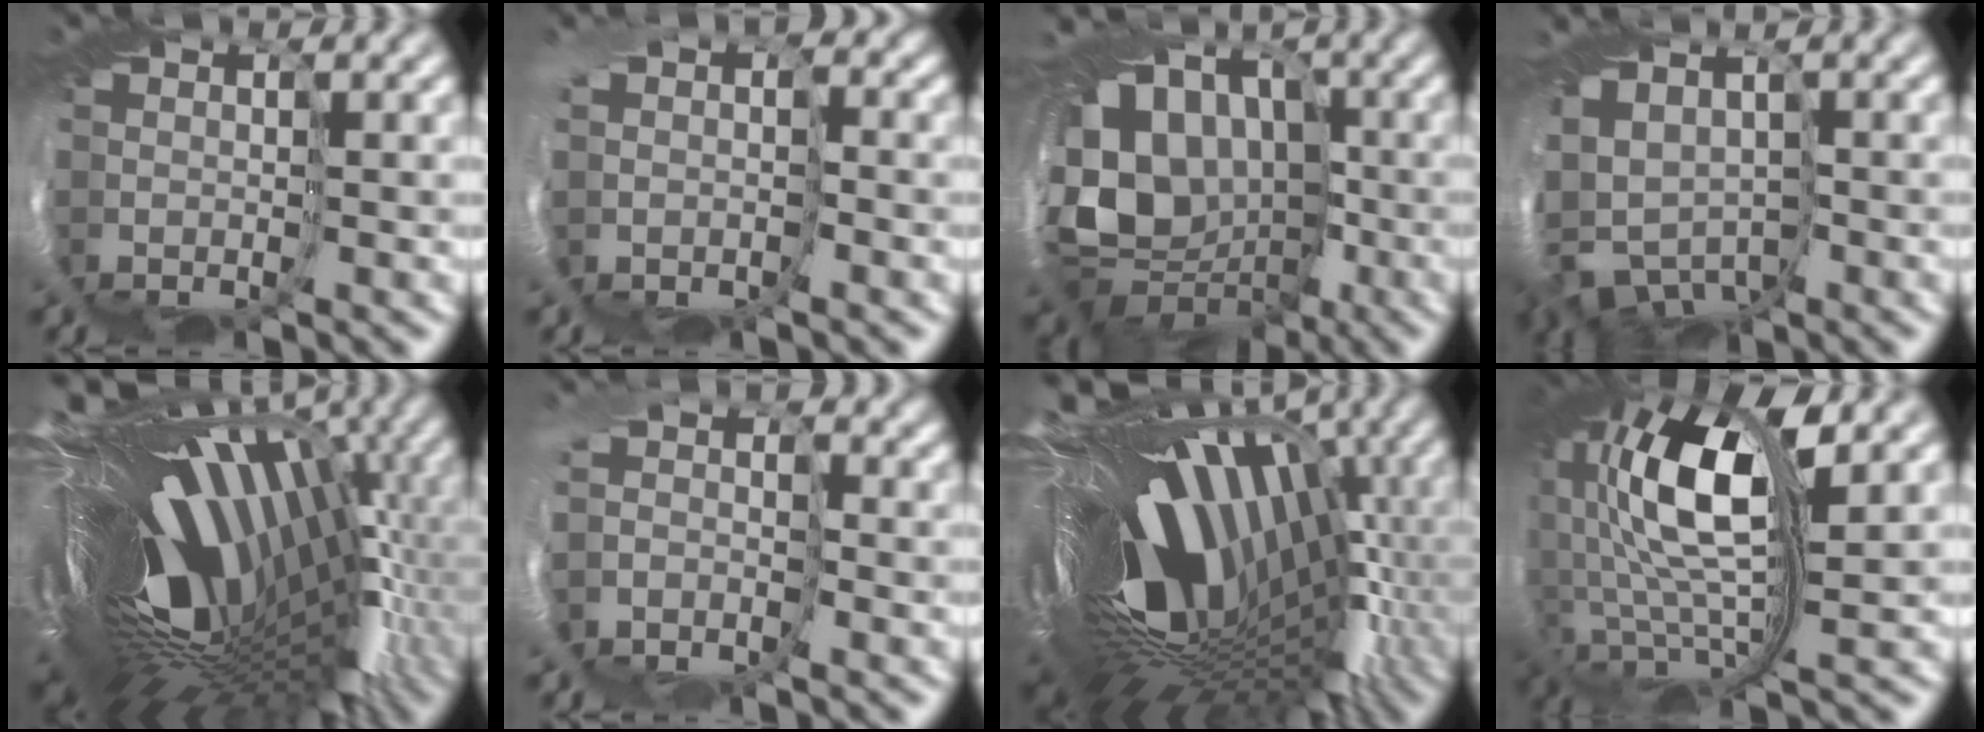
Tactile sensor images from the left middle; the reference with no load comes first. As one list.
[{"total": 3.5, "force": [-0.7, 2.7, 2.1], "torque": [-0.043, -0.017, -0.007]}, {"total": 10.3, "force": [0.2, 9.0, 5.0], "torque": [-0.108, -0.012, 0.001]}, {"total": 4.5, "force": [-2.9, 3.1, 1.6], "torque": [-0.046, -0.022, -0.058]}, {"total": 16.2, "force": [0.2, 7.8, 14.2], "torque": [-0.205, -0.012, 0.006]}, {"total": 4.9, "force": [-2.4, 3.9, 1.6], "torque": [-0.038, -0.007, -0.050]}, {"total": 17.8, "force": [0.0, 9.6, 15.1], "torque": [-0.243, -0.017, -0.012]}, {"total": 12.6, "force": [2.4, 5.5, 11.1], "torque": [-0.223, -0.005, 0.038]}]